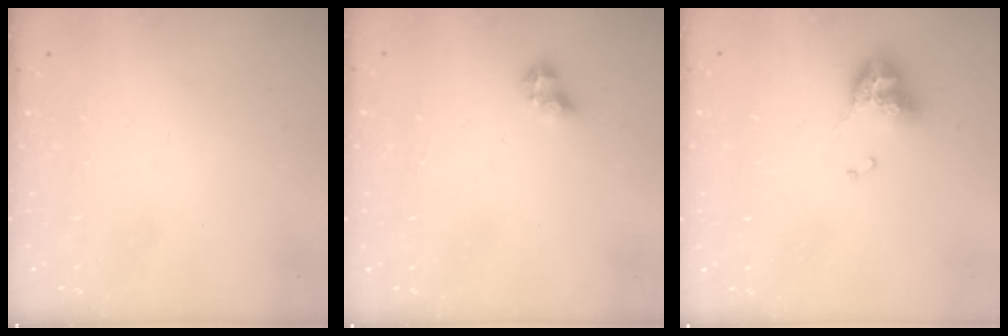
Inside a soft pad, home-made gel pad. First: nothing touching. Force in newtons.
{"total": 5.4, "press": 5.4, "slide": 0.8}
{"total": 9.5, "press": 9.5, "slide": 1.1}